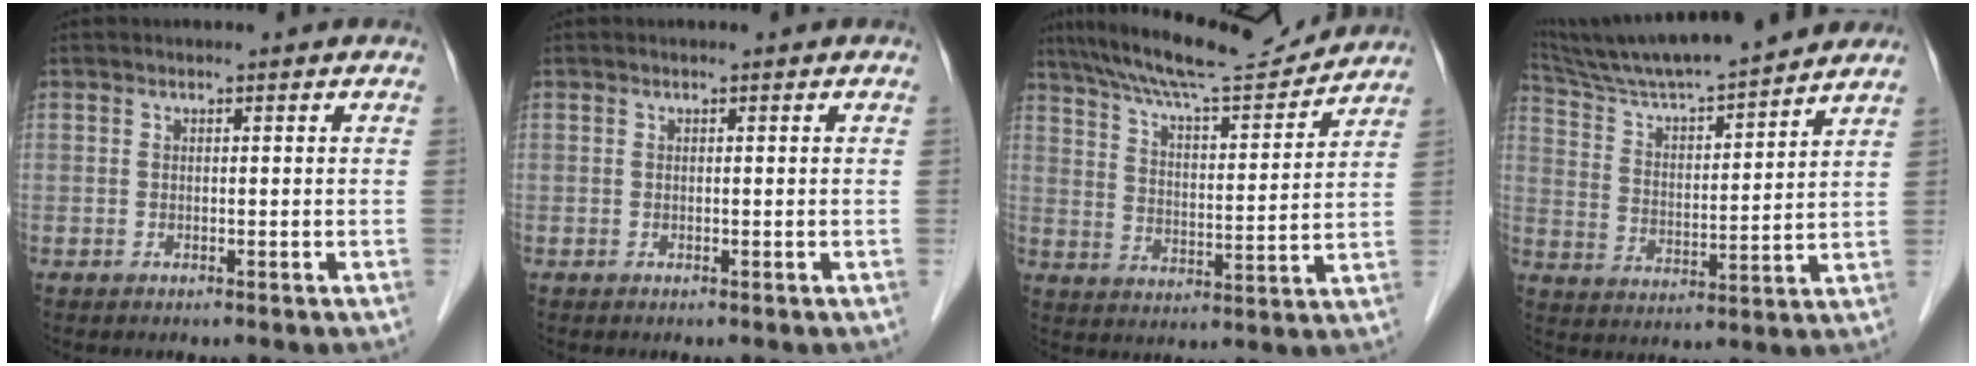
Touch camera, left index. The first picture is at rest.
{"total": 0.0}
{"total": 15.7, "force": [14.6, 0.9, 5.6], "torque": [-0.103, 0.008, 0.227]}
{"total": 18.0, "force": [16.3, 0.6, 7.6], "torque": [-0.137, 0.013, 0.264]}